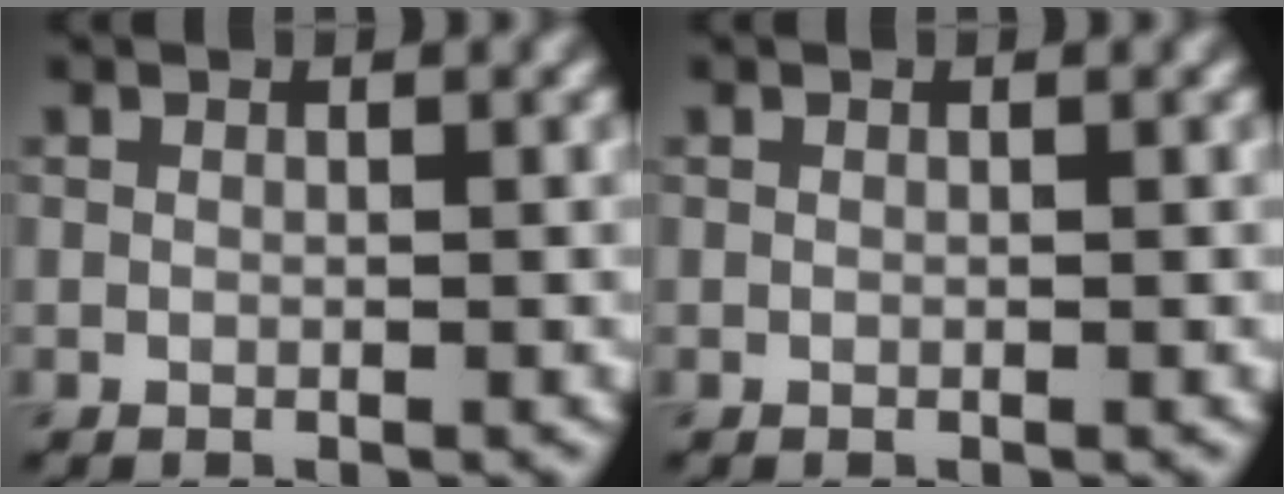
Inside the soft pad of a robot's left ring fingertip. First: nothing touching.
{"total": 0.0}